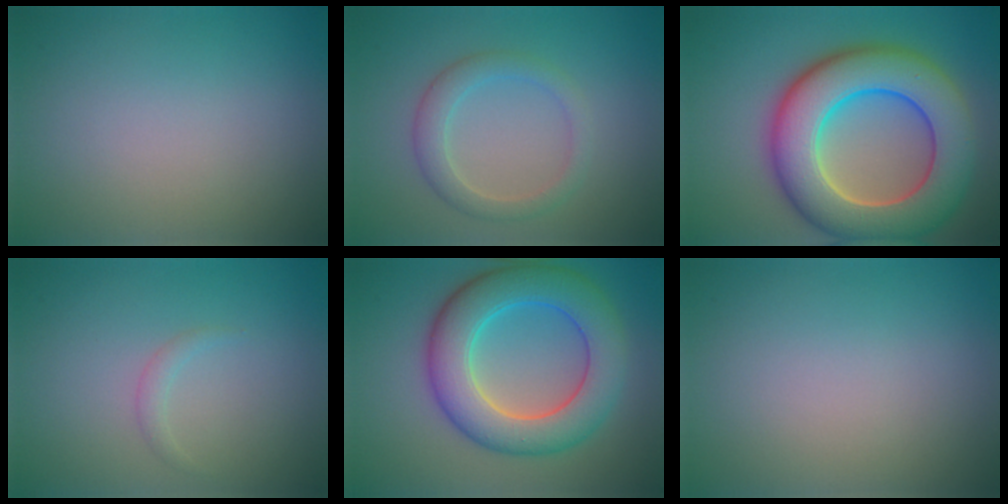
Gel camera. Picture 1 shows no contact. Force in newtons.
{"total": 2.7, "press": 2.7, "slide": 0.1}
{"total": 12.0, "press": 12.0, "slide": 0.6}
{"total": 0.9, "press": 0.9, "slide": 0.0}
{"total": 8.7, "press": 8.7, "slide": 0.2}
{"total": 0.0}